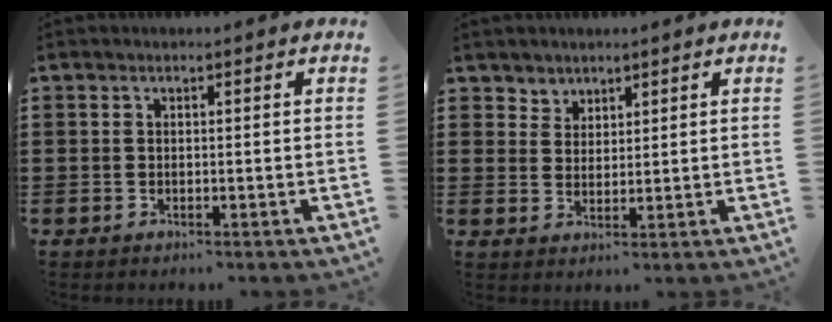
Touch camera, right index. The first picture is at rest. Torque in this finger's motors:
{"motor_torque": [-0.15, -0.03, -0.03, -0.01]}